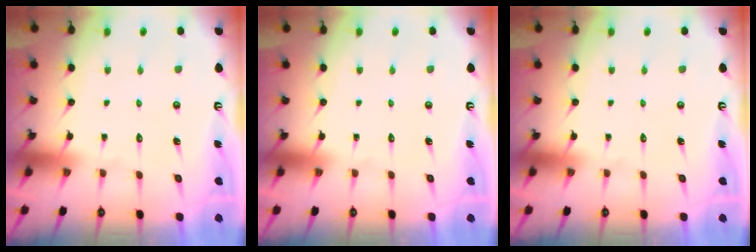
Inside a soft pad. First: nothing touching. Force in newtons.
{"total": 0.0}
{"total": 0.0}